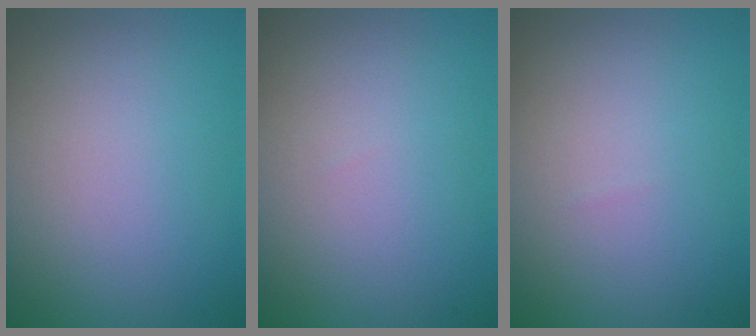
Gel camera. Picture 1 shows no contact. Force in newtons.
{"total": 0.0}
{"total": 0.0}